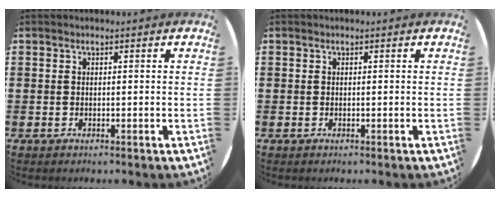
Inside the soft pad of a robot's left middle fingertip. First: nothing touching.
{"total": 0.0}